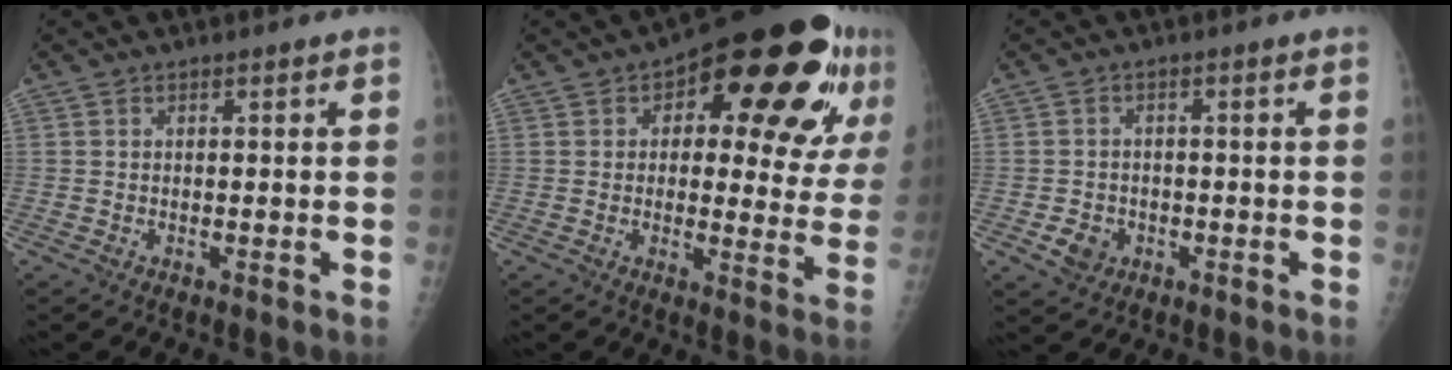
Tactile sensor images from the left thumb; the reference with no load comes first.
{"total": 23.3, "force": [10.4, 9.9, 18.4], "torque": [-0.203, -0.002, 0.138]}
{"total": 3.7, "force": [-1.4, 3.1, 1.5], "torque": [-0.015, 0.008, -0.016]}